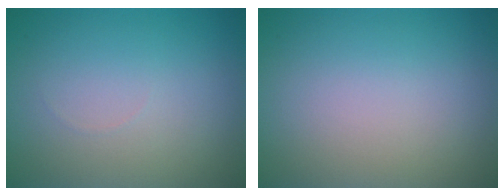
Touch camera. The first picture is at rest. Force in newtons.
{"total": 0.0}